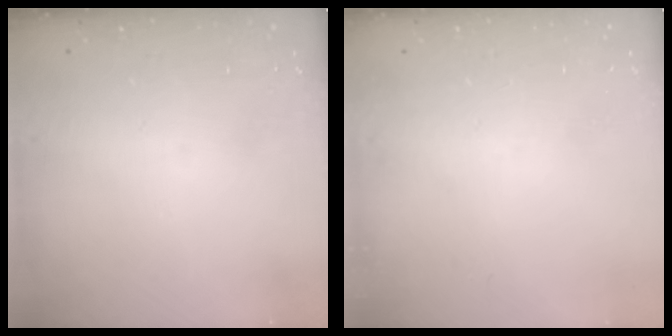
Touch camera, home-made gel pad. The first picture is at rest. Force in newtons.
{"total": 0.0}